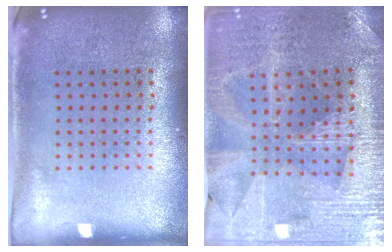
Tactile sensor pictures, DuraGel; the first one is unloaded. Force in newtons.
{"total": 3.0, "press": 3.0, "slide": 0.4}